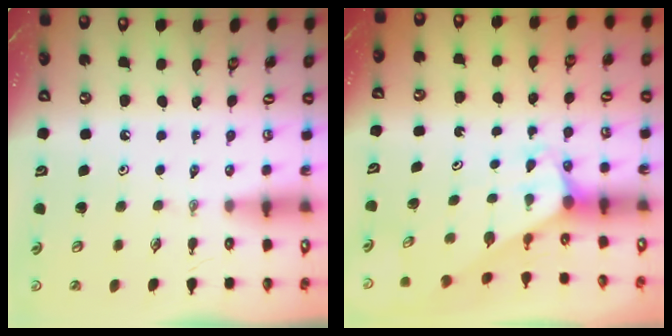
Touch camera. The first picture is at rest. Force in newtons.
{"total": 4.1, "press": 4.1, "slide": 0.2}